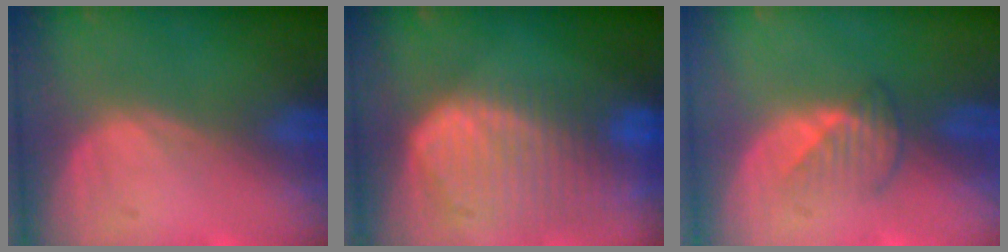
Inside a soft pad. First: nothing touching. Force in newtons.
{"total": 10.3, "press": 8.9, "slide": 5.3}
{"total": 3.0, "press": 2.9, "slide": 0.7}